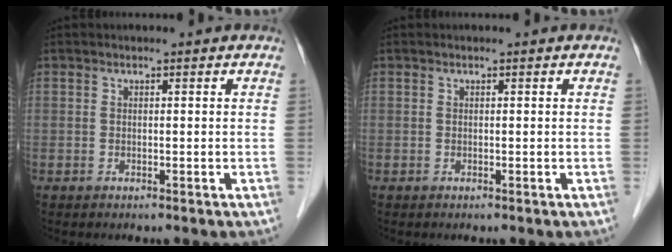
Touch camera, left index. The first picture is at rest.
{"total": 0.0}